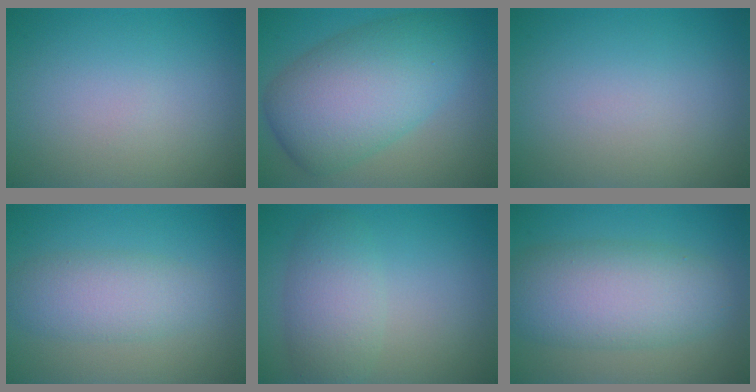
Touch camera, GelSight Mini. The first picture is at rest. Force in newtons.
{"total": 9.6, "press": 9.6, "slide": 0.2}
{"total": 0.0}
{"total": 3.8, "press": 3.8, "slide": 0.1}
{"total": 3.8, "press": 3.8, "slide": 0.4}
{"total": 7.3, "press": 7.3, "slide": 0.4}